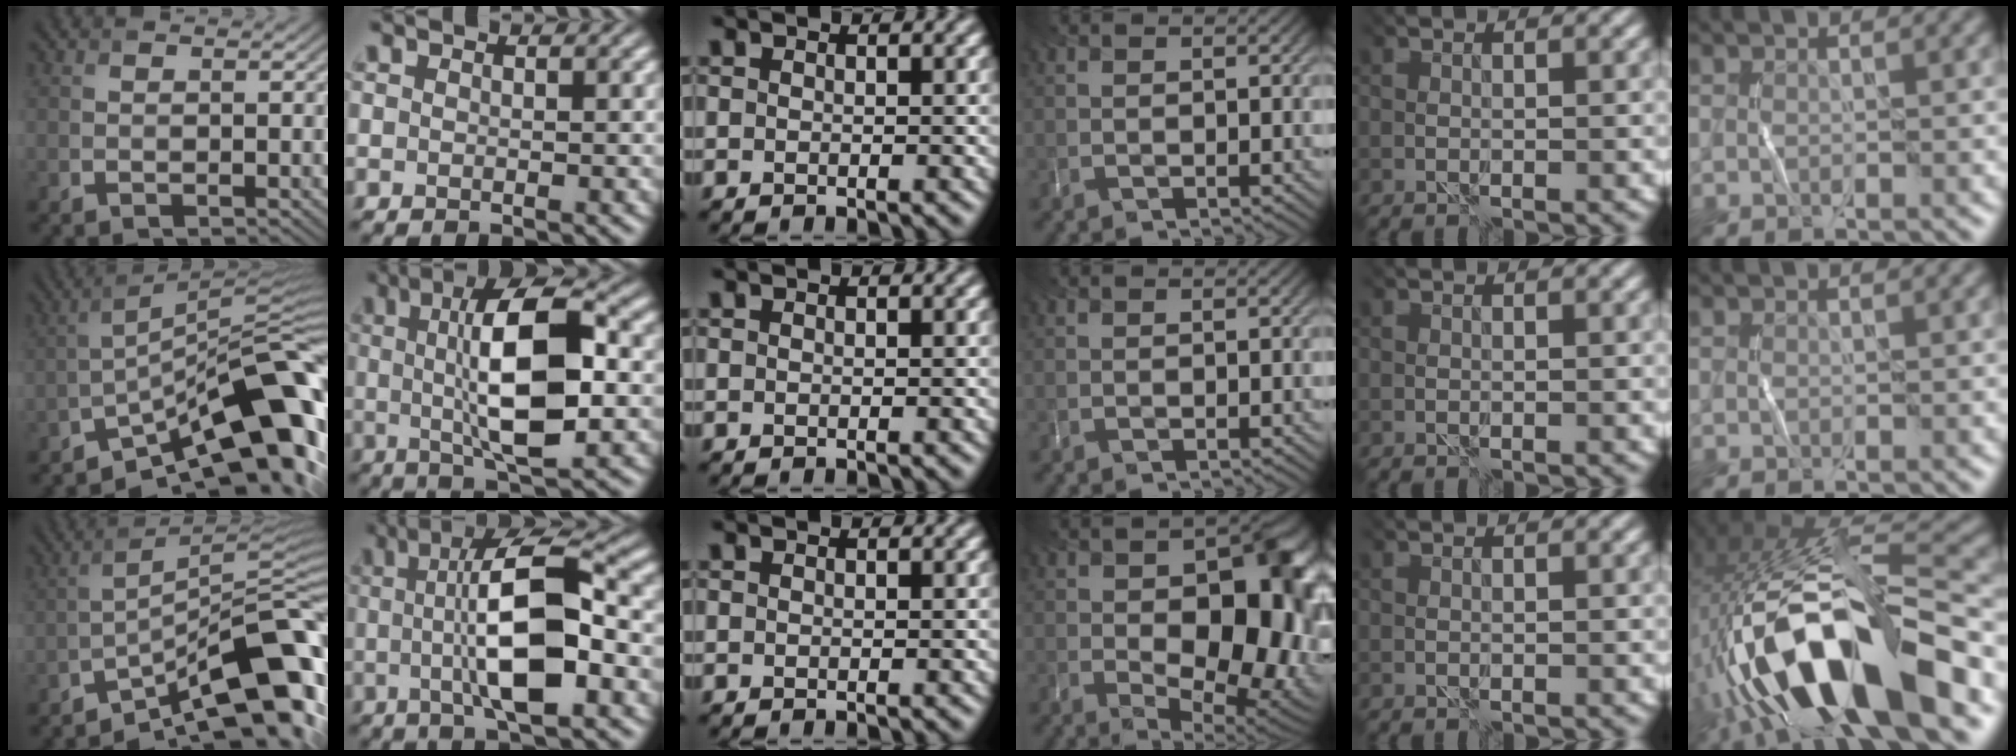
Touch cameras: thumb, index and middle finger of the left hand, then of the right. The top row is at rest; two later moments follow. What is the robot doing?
{"motion": "wrap", "object": "string"}